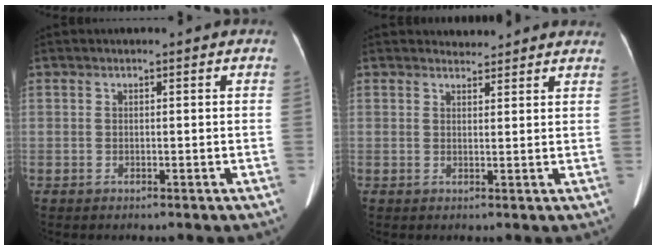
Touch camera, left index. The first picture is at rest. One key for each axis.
{"total": 3.7, "fx": 3.6, "fy": 0.9, "fz": -0.2, "tx": 0.002, "ty": 0.008, "tz": 0.035}